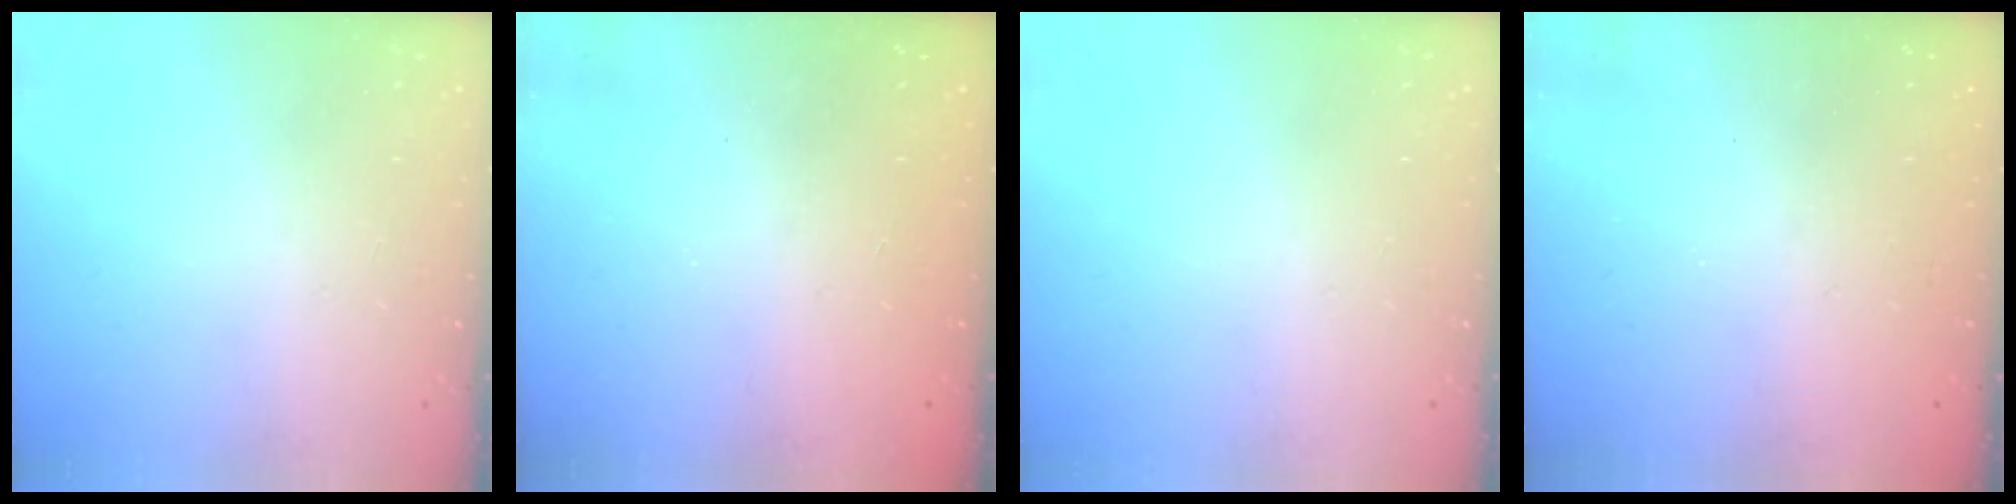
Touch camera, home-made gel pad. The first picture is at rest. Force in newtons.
{"total": 2.5, "press": 2.4, "slide": 0.8}
{"total": 0.0}
{"total": 2.4, "press": 2.3, "slide": 0.8}